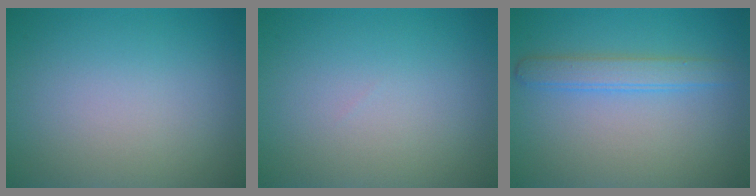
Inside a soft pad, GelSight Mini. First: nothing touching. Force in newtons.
{"total": 0.0}
{"total": 2.5, "press": 2.5, "slide": 0.1}